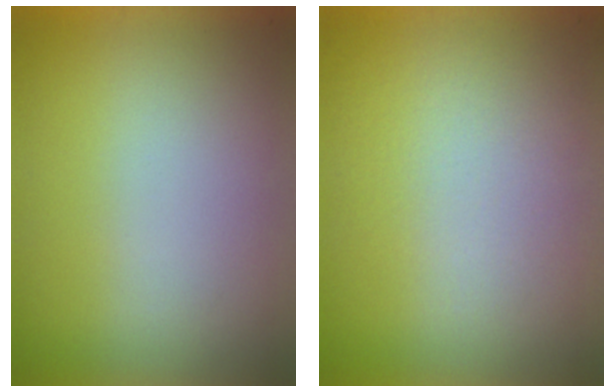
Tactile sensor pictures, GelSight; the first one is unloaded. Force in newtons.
{"total": 2.5}